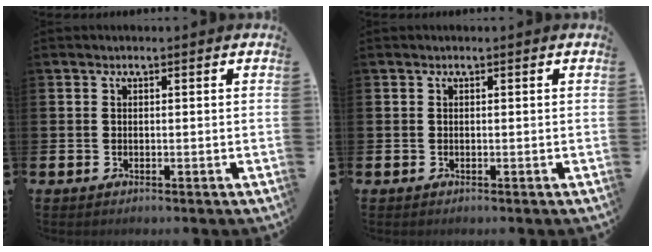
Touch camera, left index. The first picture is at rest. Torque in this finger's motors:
{"motor_torque": [-0.05, -0.01, 0.05, 0.00]}